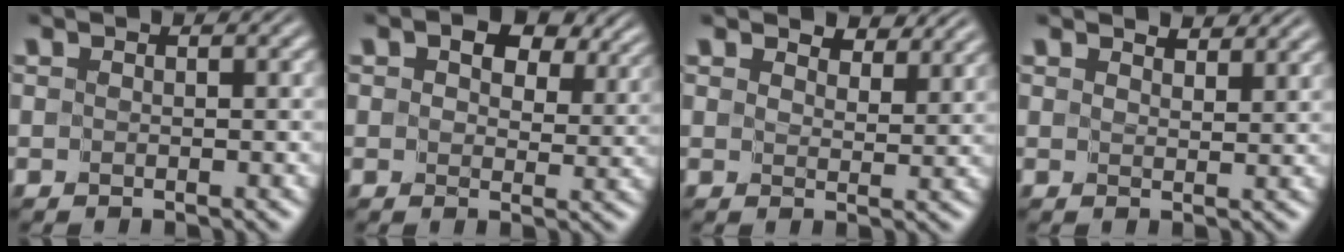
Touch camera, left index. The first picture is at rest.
{"total": 7.9, "force": [4.6, 4.3, 4.8], "torque": [-0.068, 0.003, 0.061]}
{"total": 3.6, "force": [3.4, 0.9, 1.0], "torque": [-0.024, -0.002, 0.042]}
{"total": 2.5, "force": [2.4, 0.4, 0.5], "torque": [-0.013, 0.001, 0.031]}